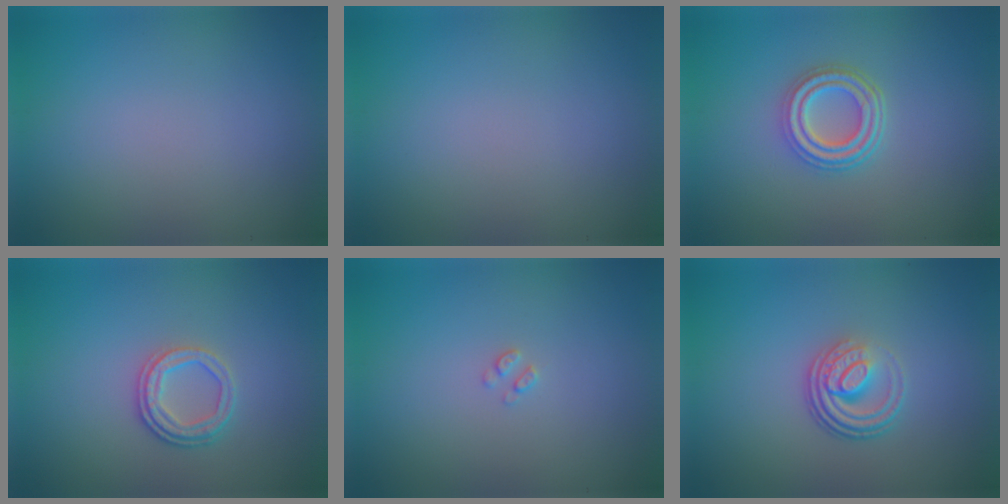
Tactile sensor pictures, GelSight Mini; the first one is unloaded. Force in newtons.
{"total": 0.0}
{"total": 4.0, "press": 3.1, "slide": 2.6}
{"total": 2.6, "press": 2.3, "slide": 1.3}
{"total": 0.7, "press": 0.6, "slide": 0.1}
{"total": 4.1, "press": 2.7, "slide": 3.0}